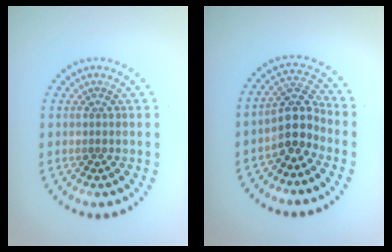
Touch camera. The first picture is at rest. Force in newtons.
{"total": 3.6, "press": 2.9, "slide": 2.2}